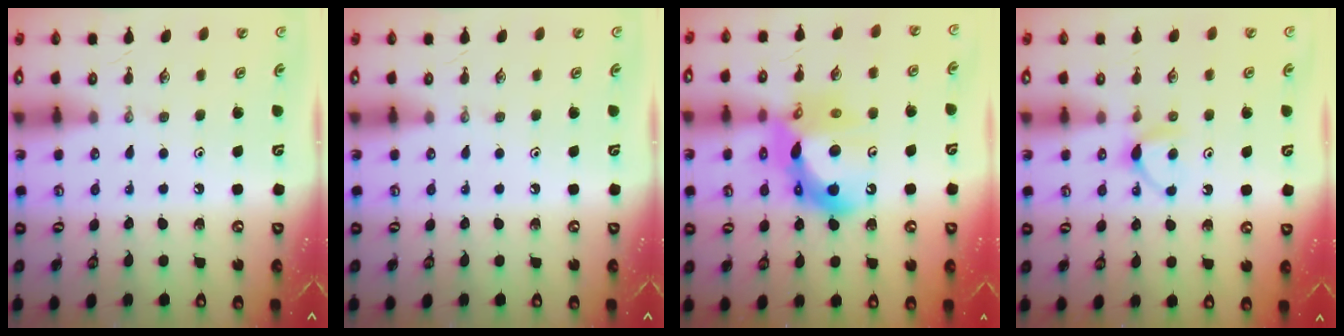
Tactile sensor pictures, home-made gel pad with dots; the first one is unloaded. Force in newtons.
{"total": 0.0}
{"total": 16.6, "press": 16.5, "slide": 1.6}
{"total": 5.5, "press": 5.4, "slide": 0.7}